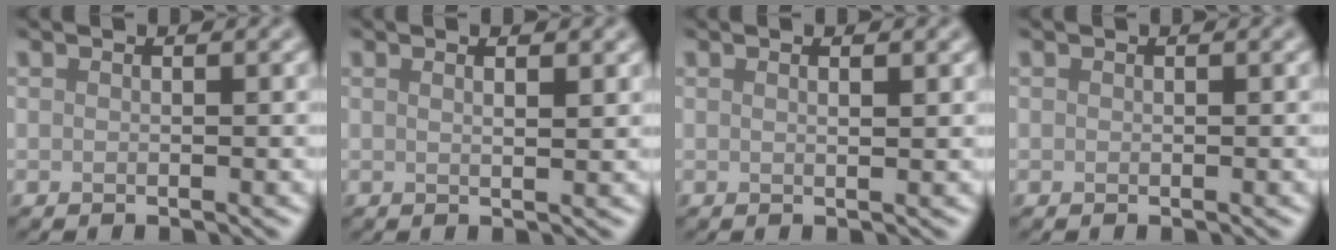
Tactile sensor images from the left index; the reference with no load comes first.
{"total": 2.6, "force": [1.4, 0.9, 2.0], "torque": [-0.010, 0.004, -0.003]}
{"total": 1.9, "force": [1.0, 0.6, 1.5], "torque": [-0.009, 0.001, -0.002]}
{"total": 0.0}